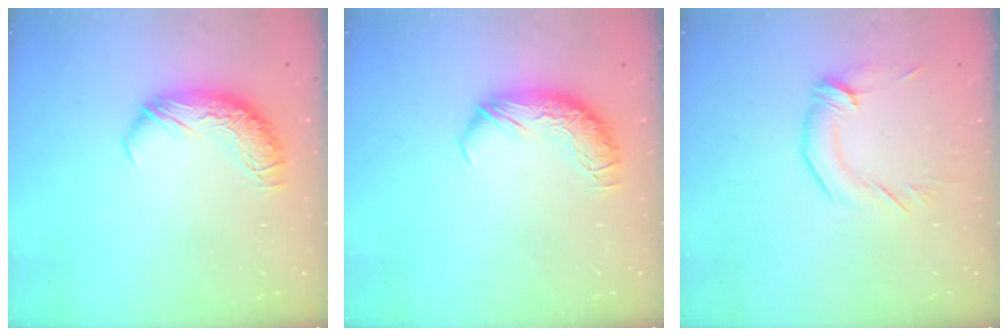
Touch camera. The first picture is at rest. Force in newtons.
{"total": 0.0}
{"total": 0.9, "press": 0.7, "slide": 0.6}